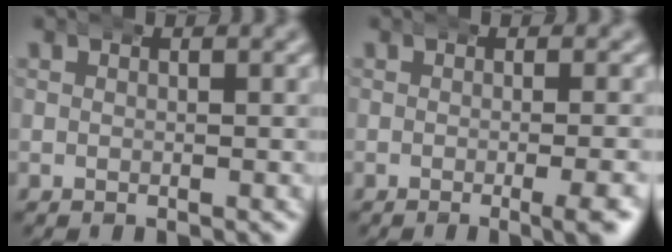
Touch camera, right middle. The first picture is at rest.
{"total": 2.7, "force": [-1.2, -0.1, 2.4], "torque": [-0.028, 0.004, -0.021]}